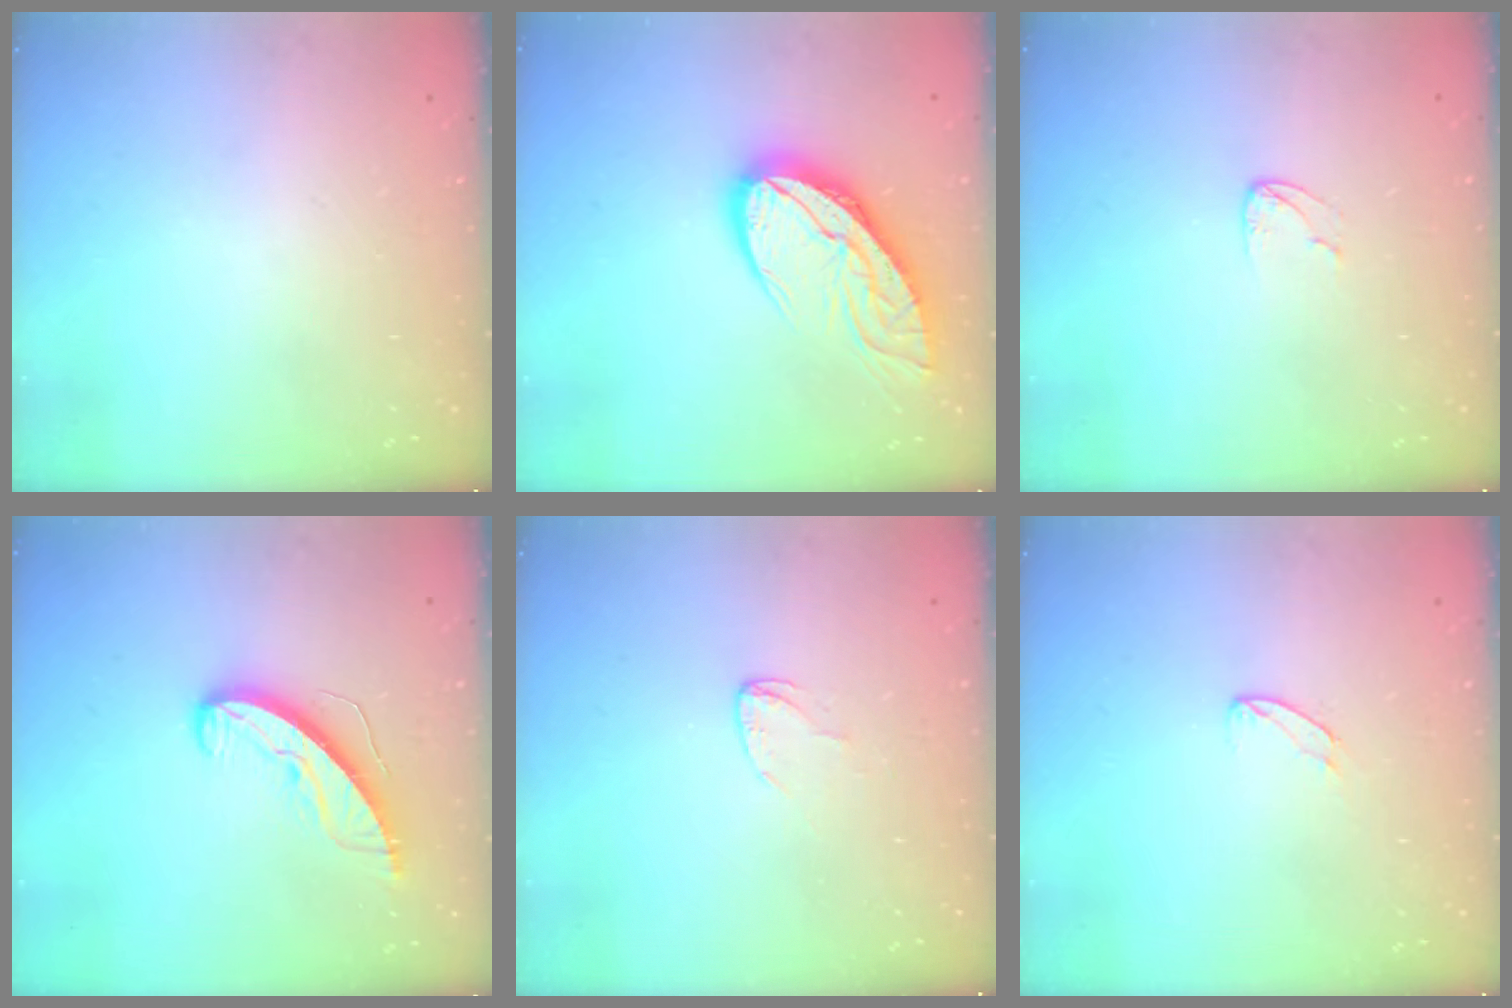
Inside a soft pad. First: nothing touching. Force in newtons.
{"total": 13.1, "press": 13.0, "slide": 1.5}
{"total": 3.8, "press": 3.8, "slide": 0.4}
{"total": 8.9, "press": 8.9, "slide": 0.4}
{"total": 3.3, "press": 3.3, "slide": 0.2}
{"total": 5.7, "press": 5.7, "slide": 0.5}